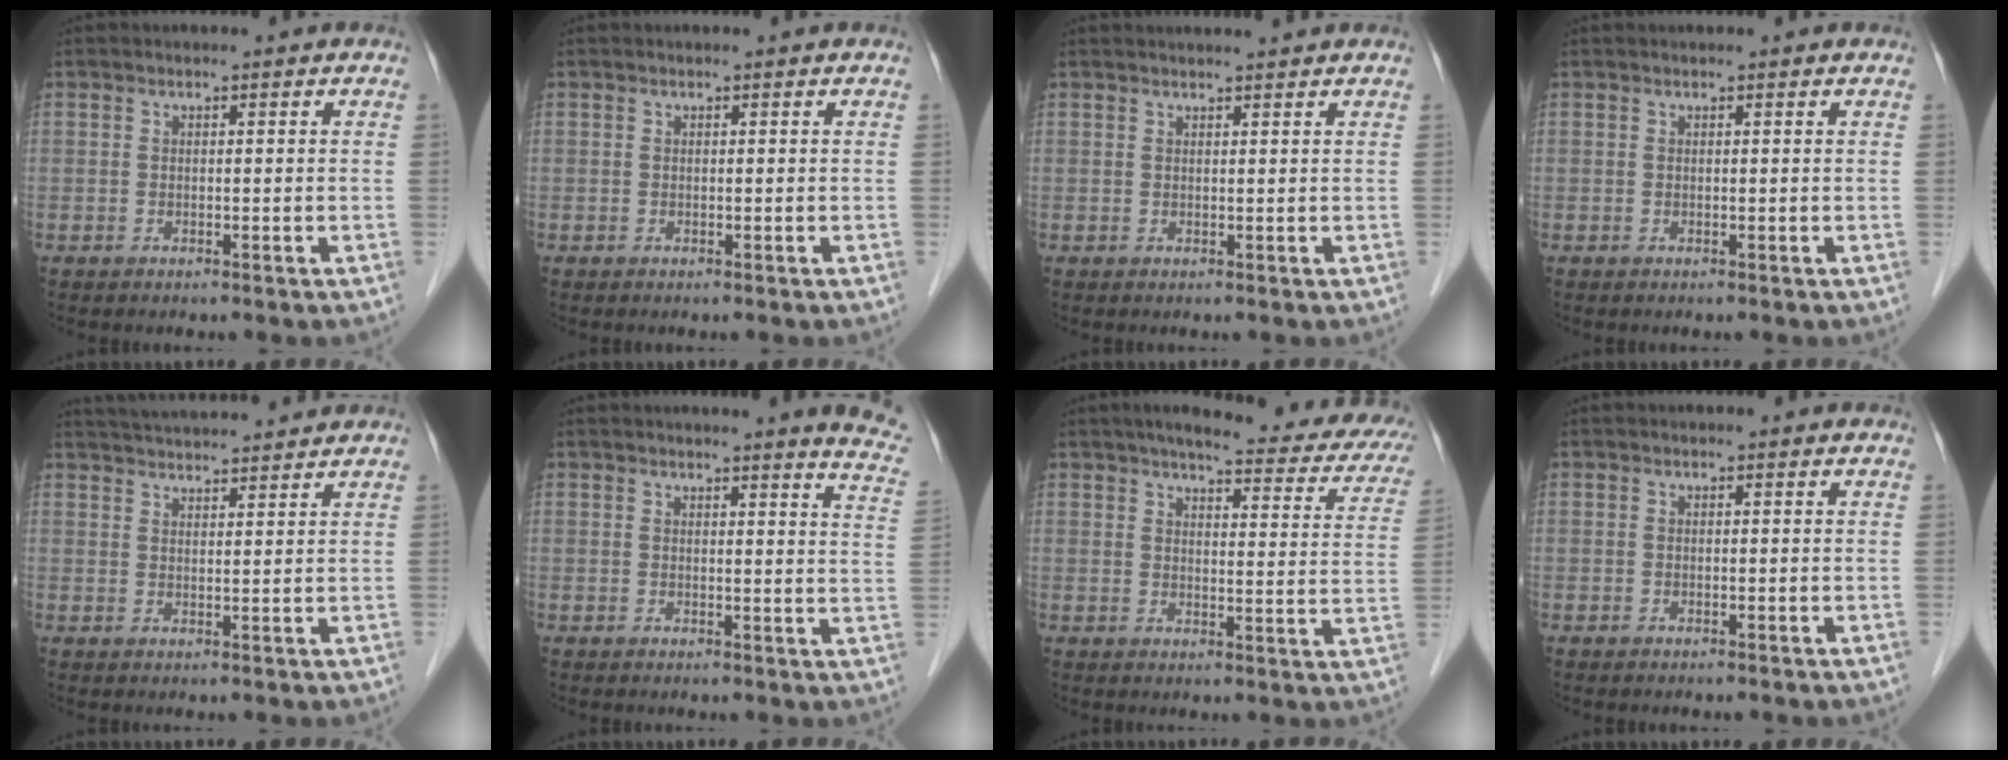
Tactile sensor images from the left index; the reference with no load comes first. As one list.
[{"total": 0.0}, {"total": 3.6, "force": [3.4, -0.2, 1.1], "torque": [-0.014, 0.018, 0.042]}, {"total": 0.7, "force": [0.7, 0.1, 0.2], "torque": [-0.007, 0.012, 0.009]}, {"total": 11.2, "force": [10.5, 0.8, 3.7], "torque": [-0.070, 0.025, 0.153]}, {"total": 10.4, "force": [9.4, 0.2, 4.4], "torque": [-0.036, -0.051, 0.074]}, {"total": 21.2, "force": [17.5, 4.1, 11.2], "torque": [-0.131, -0.011, 0.189]}, {"total": 0.7, "force": [0.6, 0.2, 0.2], "torque": [-0.010, 0.004, 0.002]}]